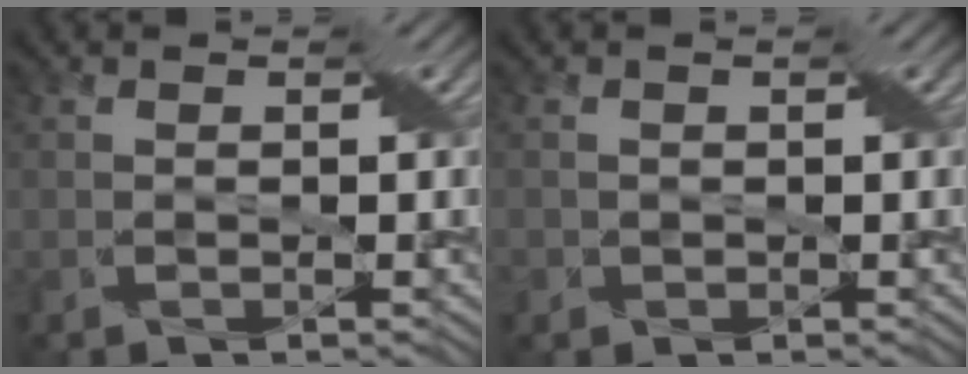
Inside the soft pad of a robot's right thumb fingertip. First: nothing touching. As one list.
[{"total": 0.8, "force": [-0.3, 0.7, -0.1], "torque": [0.003, -0.004, -0.005]}]